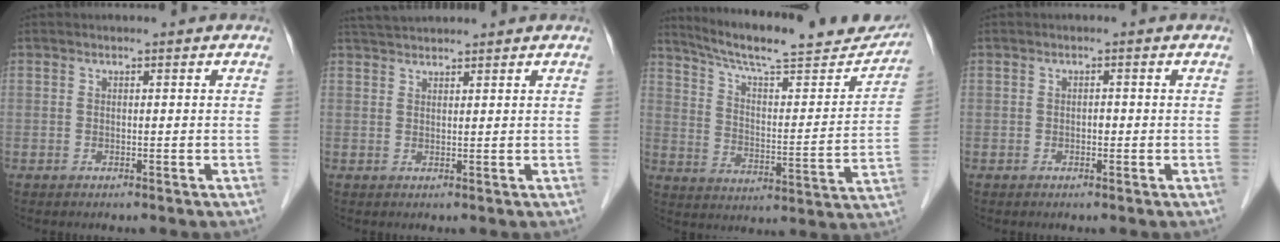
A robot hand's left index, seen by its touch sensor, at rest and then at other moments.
{"total": 4.0, "force": [3.8, 0.1, 1.2], "torque": [-0.024, 0.030, 0.072]}
{"total": 23.1, "force": [20.7, 3.5, 9.6], "torque": [-0.147, -0.021, 0.286]}
{"total": 0.7, "force": [-0.4, 0.4, 0.5], "torque": [-0.007, -0.001, -0.007]}